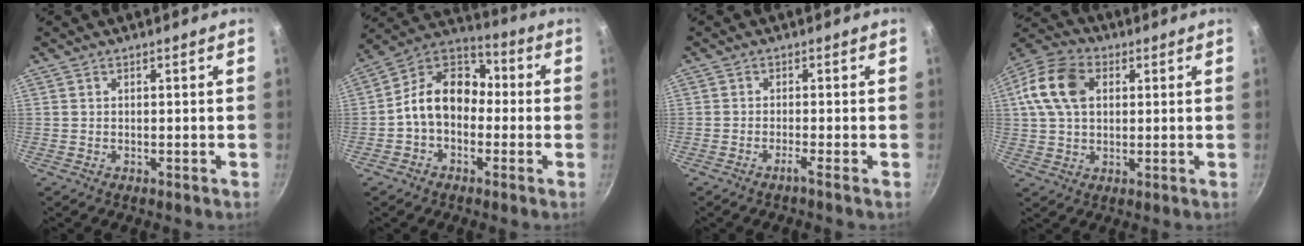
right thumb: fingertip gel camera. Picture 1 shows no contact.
{"total": 12.9, "force": [-1.6, 9.6, 8.4], "torque": [-0.098, 0.049, -0.054]}
{"total": 1.6, "force": [-1.0, -0.5, 1.1], "torque": [-0.031, 0.007, -0.023]}
{"total": 12.7, "force": [3.0, 8.7, 8.7], "torque": [-0.156, 0.015, 0.041]}